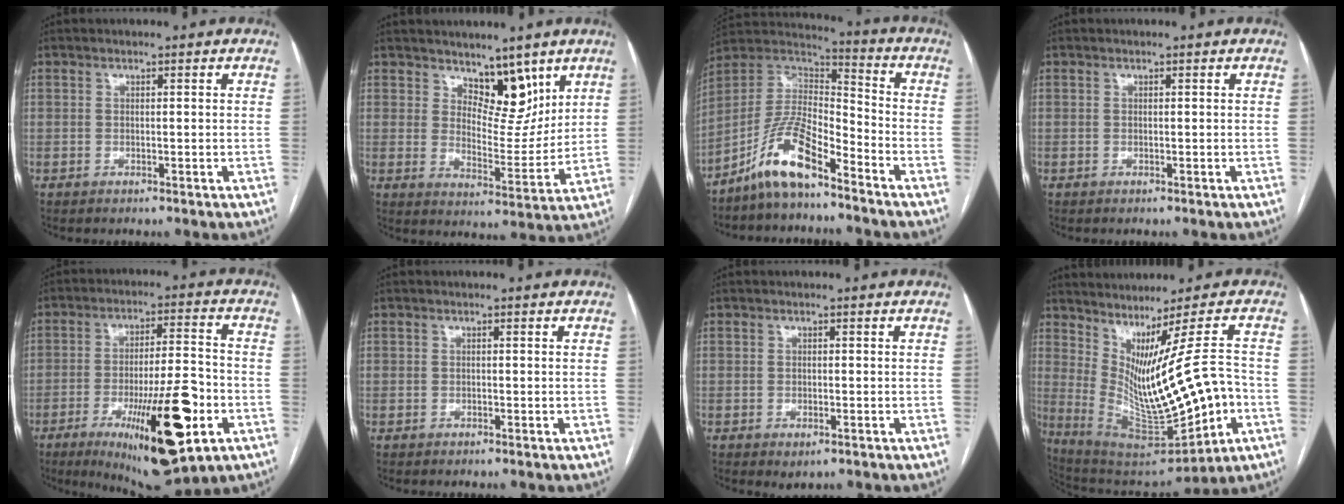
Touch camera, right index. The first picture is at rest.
{"total": 7.9, "force": [5.6, 3.9, 4.0], "torque": [-0.049, -0.008, 0.099]}
{"total": 11.6, "force": [-8.1, 3.0, 7.7], "torque": [-0.162, 0.021, -0.156]}
{"total": 0.0}
{"total": 19.7, "force": [-7.9, 4.4, 17.5], "torque": [-0.249, -0.009, -0.108]}
{"total": 0.0}
{"total": 1.6, "force": [-0.8, 0.9, 1.0], "torque": [-0.010, -0.002, -0.004]}
{"total": 17.7, "force": [-1.6, 2.8, 17.4], "torque": [-0.302, -0.010, 0.005]}